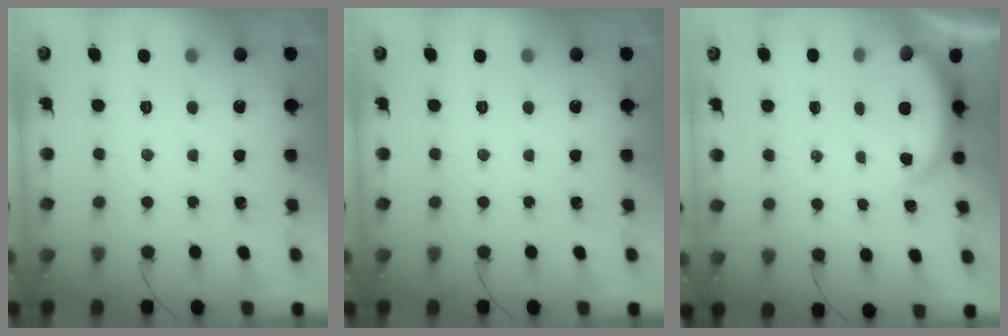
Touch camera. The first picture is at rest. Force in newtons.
{"total": 0.0}
{"total": 1.8, "press": 1.8, "slide": 0.5}